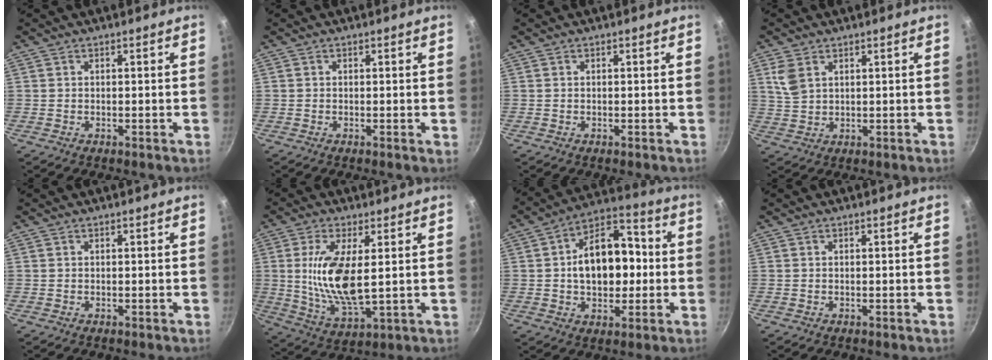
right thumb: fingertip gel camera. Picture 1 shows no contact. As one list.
[{"total": 0.0}, {"total": 0.0}, {"total": 4.8, "force": [2.2, 3.1, 2.9], "torque": [-0.060, -0.005, 0.051]}, {"total": 0.0}, {"total": 13.2, "force": [1.8, 5.1, 12.1], "torque": [-0.239, -0.017, 0.042]}, {"total": 16.1, "force": [0.3, 10.8, 11.9], "torque": [-0.142, 0.035, -0.004]}, {"total": 0.0}]